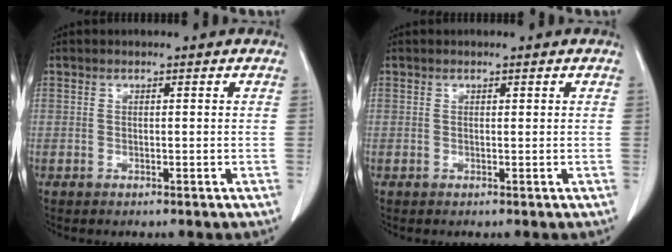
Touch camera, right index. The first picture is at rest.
{"total": 0.0}